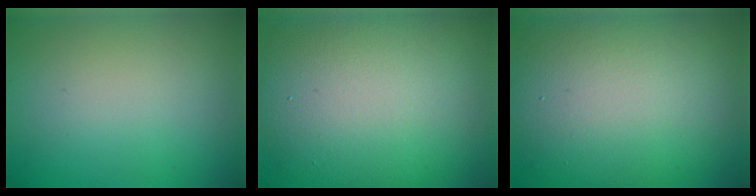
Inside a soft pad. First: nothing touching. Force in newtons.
{"total": 13.8, "press": 13.7, "slide": 1.3}
{"total": 12.4, "press": 12.3, "slide": 1.4}